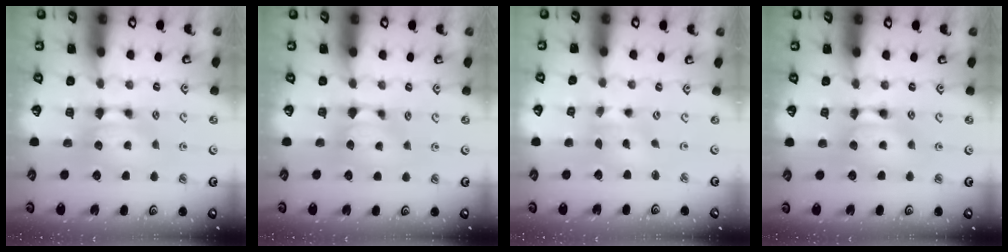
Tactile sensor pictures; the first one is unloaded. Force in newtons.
{"total": 0.8, "press": 0.5, "slide": 0.6}
{"total": 1.4, "press": 0.9, "slide": 1.1}
{"total": 1.7, "press": 1.7, "slide": 0.1}